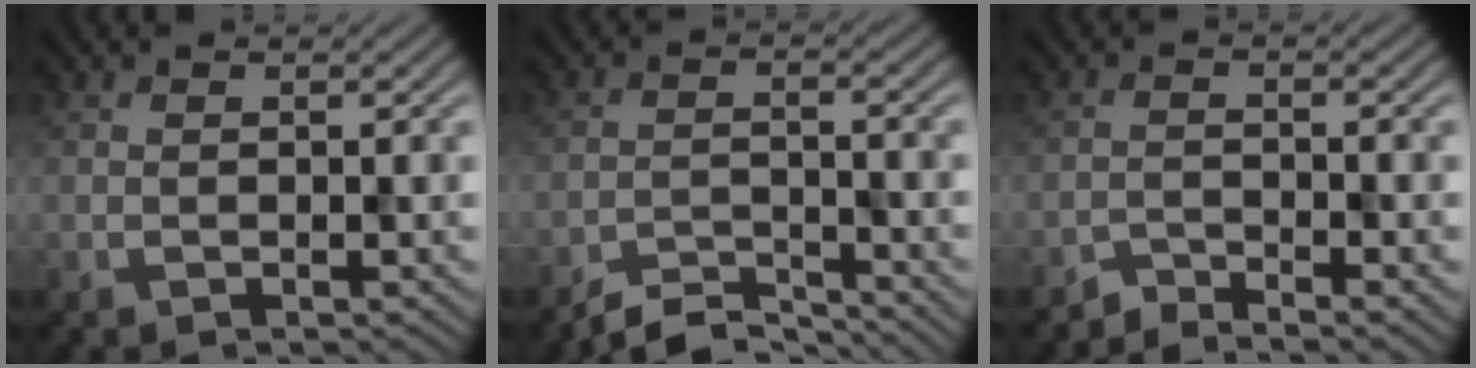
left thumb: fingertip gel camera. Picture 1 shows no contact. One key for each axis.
{"total": 4.5, "fx": -4.3, "fy": 0.5, "fz": 1.3, "tx": -0.022, "ty": 0.000, "tz": -0.086}
{"total": 2.8, "fx": -2.6, "fy": 0.3, "fz": 0.9, "tx": -0.013, "ty": -0.001, "tz": -0.058}